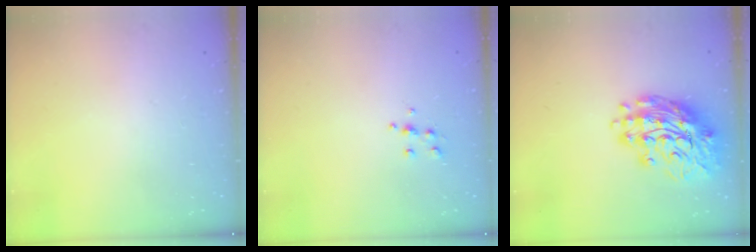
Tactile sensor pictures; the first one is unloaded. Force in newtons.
{"total": 5.2, "press": 5.0, "slide": 1.1}
{"total": 16.6, "press": 16.5, "slide": 1.7}